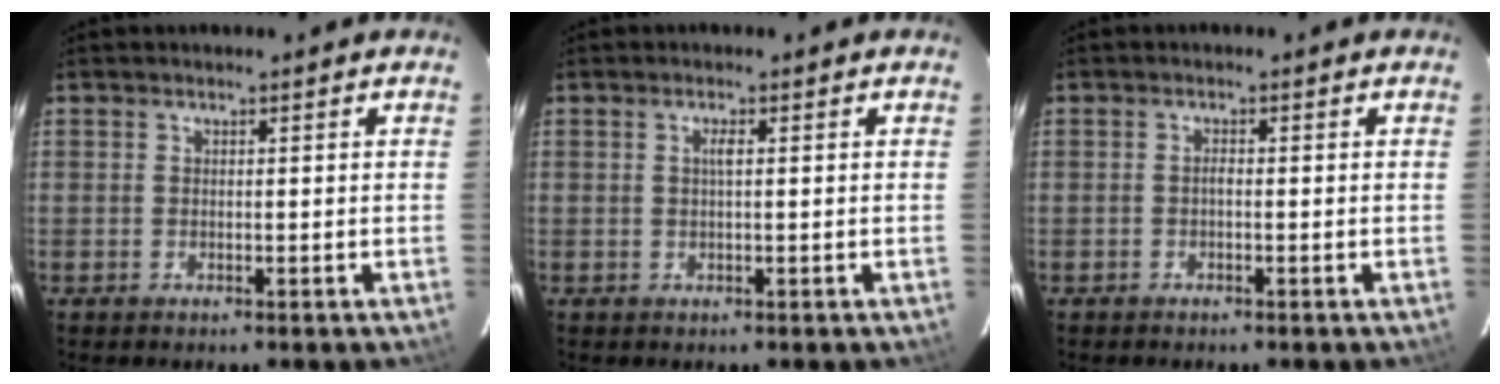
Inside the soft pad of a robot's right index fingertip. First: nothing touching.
{"total": 1.2, "force": [0.2, 0.1, 1.2], "torque": [-0.023, 0.003, 0.003]}
{"total": 0.7, "force": [-0.3, 0.3, 0.6], "torque": [-0.010, 0.005, -0.007]}